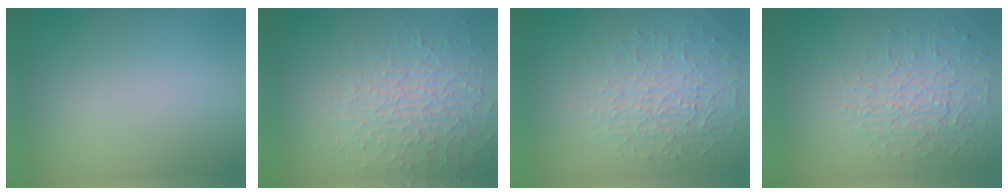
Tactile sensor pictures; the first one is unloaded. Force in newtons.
{"total": 3.9, "press": 3.8, "slide": 0.8}
{"total": 5.1, "press": 3.4, "slide": 3.7}
{"total": 3.7, "press": 3.1, "slide": 2.0}